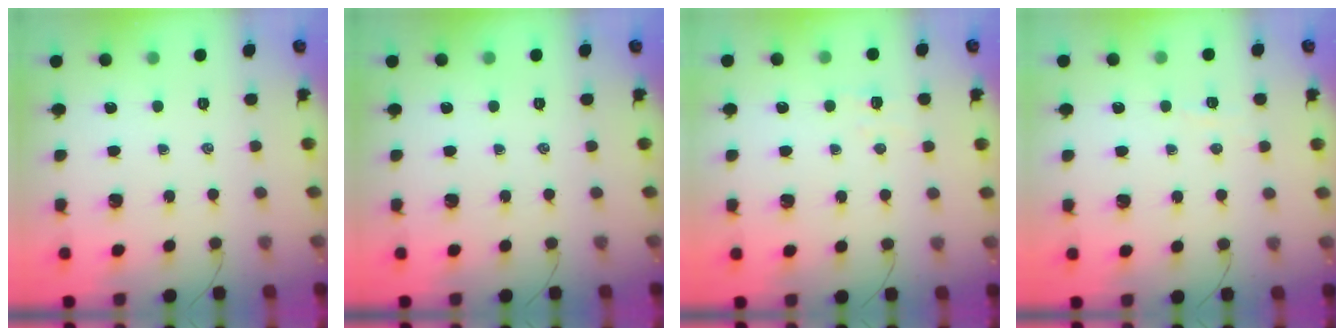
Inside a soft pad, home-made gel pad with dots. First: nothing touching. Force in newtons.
{"total": 0.0}
{"total": 2.9, "press": 2.8, "slide": 0.8}
{"total": 2.4, "press": 2.3, "slide": 0.6}